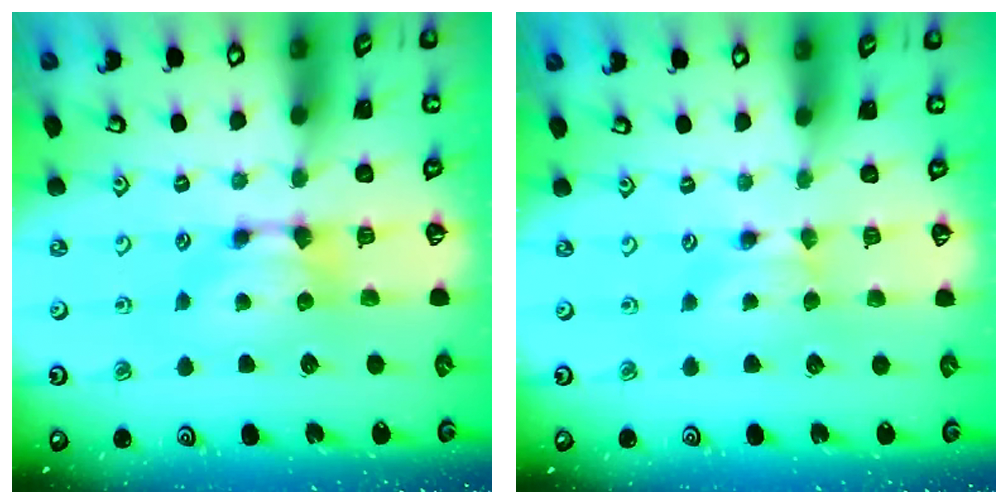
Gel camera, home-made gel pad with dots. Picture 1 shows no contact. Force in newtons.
{"total": 0.0}